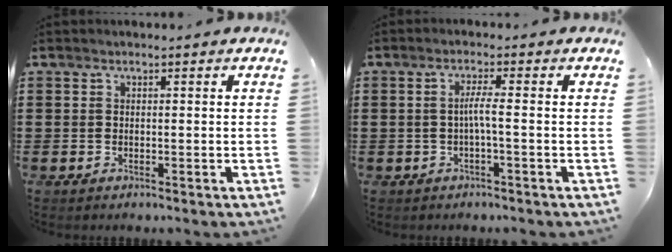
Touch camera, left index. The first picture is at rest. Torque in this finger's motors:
{"motor_torque": [0.12, 0.13, 0.06, 0.01]}